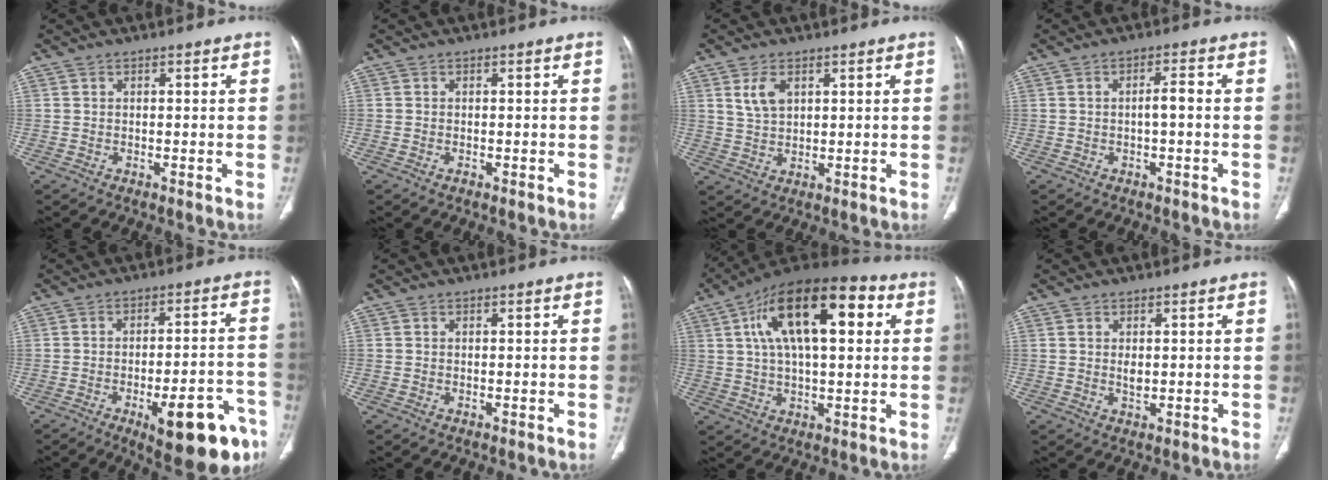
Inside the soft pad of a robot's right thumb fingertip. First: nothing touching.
{"total": 0.6, "force": [-0.3, 0.3, 0.4], "torque": [-0.009, 0.001, -0.005]}
{"total": 4.7, "force": [2.1, 2.7, 3.3], "torque": [-0.059, -0.009, 0.046]}
{"total": 2.5, "force": [-0.4, 0.7, 2.4], "torque": [-0.045, 0.012, -0.007]}
{"total": 17.0, "force": [-8.7, 5.7, 13.4], "torque": [-0.124, 0.048, -0.107]}
{"total": 0.0}
{"total": 21.3, "force": [6.4, 9.5, 18.0], "torque": [-0.285, 0.019, 0.096]}
{"total": 1.7, "force": [0.3, 0.9, 1.4], "torque": [-0.026, -0.004, 0.010]}